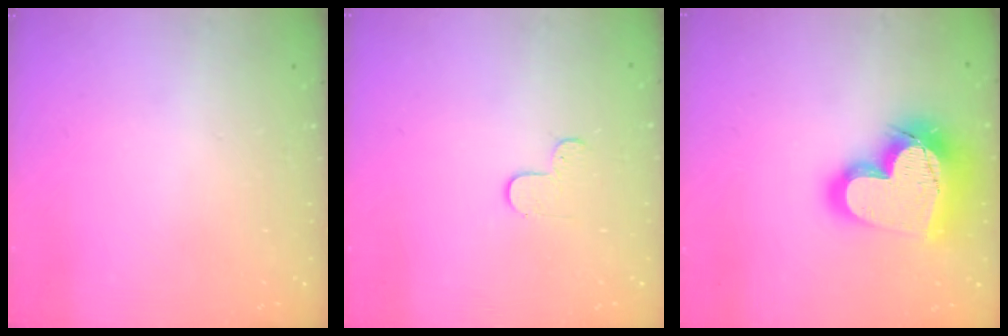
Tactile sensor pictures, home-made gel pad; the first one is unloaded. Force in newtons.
{"total": 4.2, "press": 4.1, "slide": 0.5}
{"total": 24.7, "press": 24.6, "slide": 2.1}